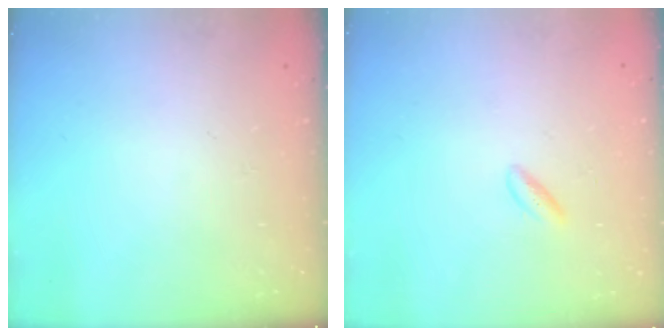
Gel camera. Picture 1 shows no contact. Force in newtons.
{"total": 2.2, "press": 1.9, "slide": 1.2}